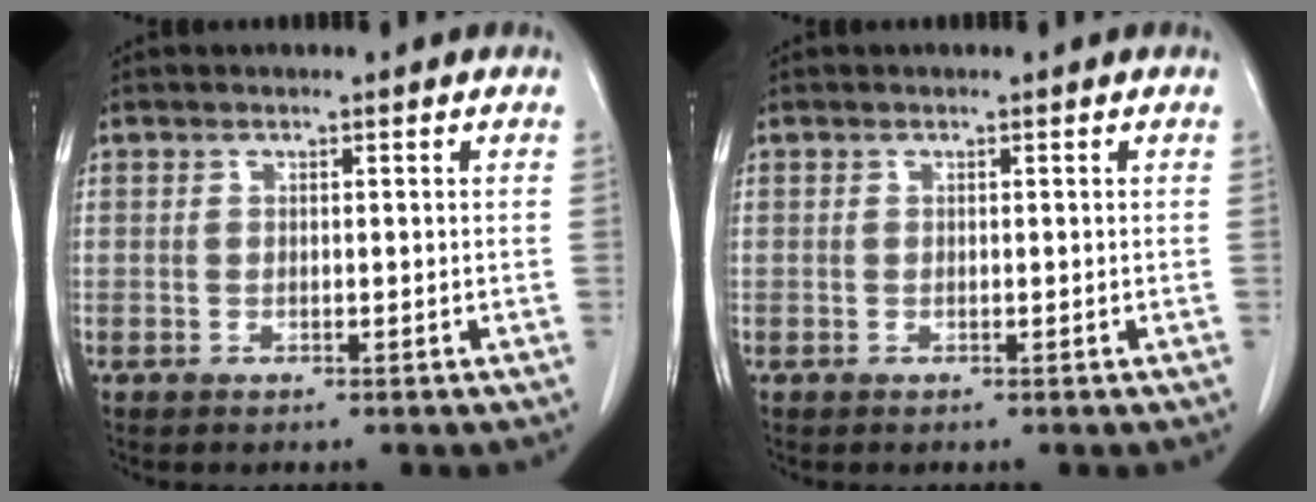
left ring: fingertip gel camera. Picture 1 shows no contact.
{"total": 0.0}